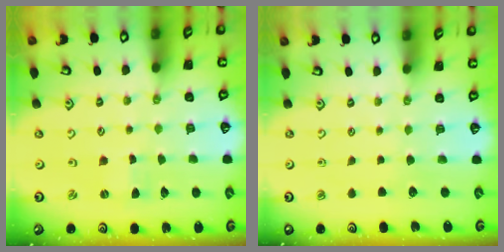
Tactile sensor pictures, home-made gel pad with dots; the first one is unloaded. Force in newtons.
{"total": 0.0}